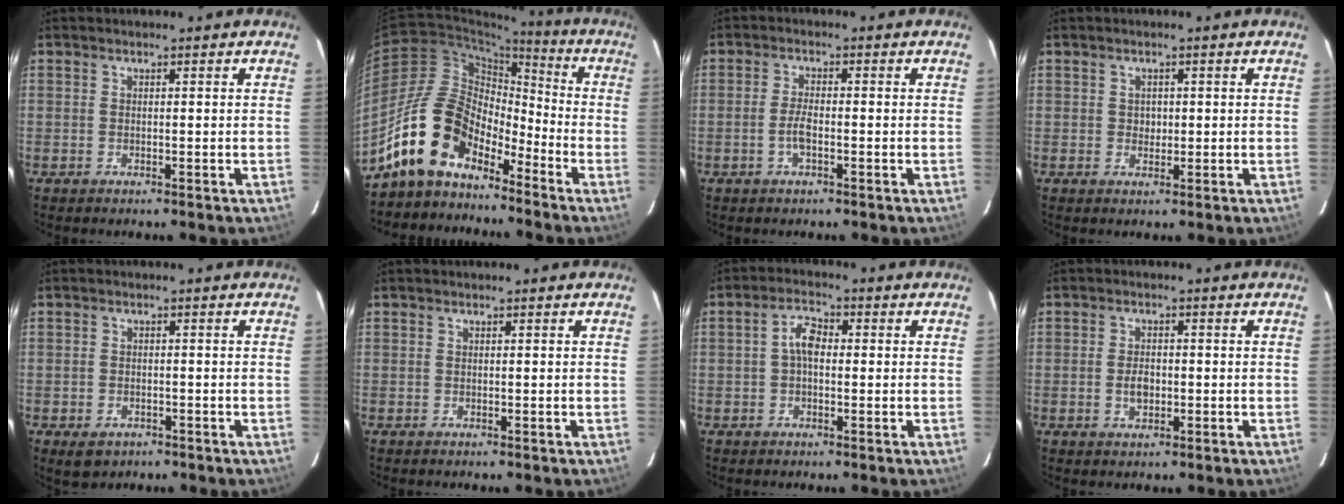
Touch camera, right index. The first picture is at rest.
{"total": 13.9, "force": [-10.3, 6.9, 6.1], "torque": [-0.110, 0.023, -0.194]}
{"total": 3.2, "force": [-1.1, 1.1, 2.8], "torque": [-0.060, 0.001, -0.023]}
{"total": 1.6, "force": [0.2, 1.6, 0.4], "torque": [-0.001, 0.004, 0.004]}
{"total": 3.7, "force": [-2.1, 2.6, 1.6], "torque": [-0.033, -0.004, -0.027]}
{"total": 0.0}
{"total": 4.0, "force": [0.0, 2.3, 3.3], "torque": [-0.062, 0.016, 0.000]}
{"total": 3.3, "force": [-0.6, 2.2, 2.3], "torque": [-0.044, 0.002, -0.009]}